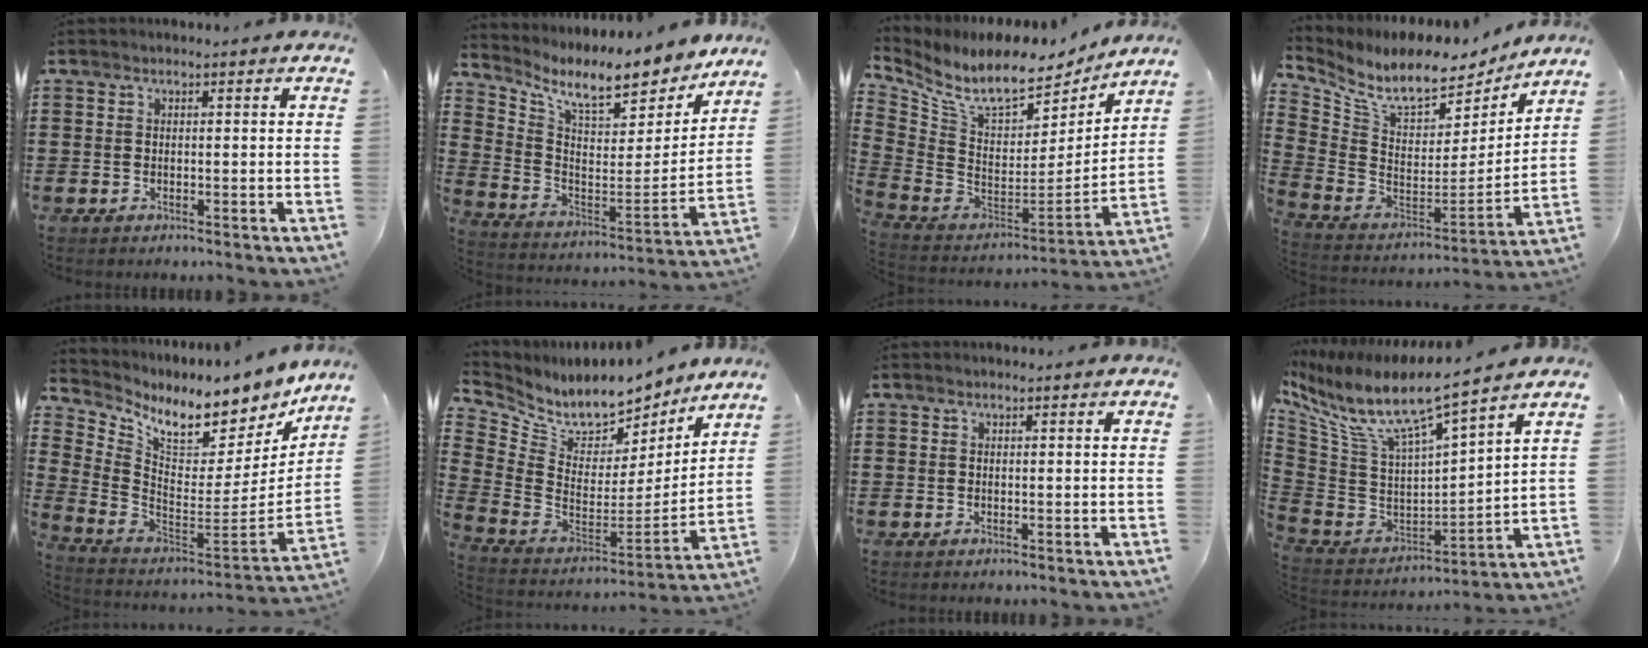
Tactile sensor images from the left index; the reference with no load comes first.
{"total": 9.7, "force": [8.0, 2.2, 5.0], "torque": [-0.119, -0.060, 0.130]}
{"total": 9.7, "force": [7.6, 3.4, 5.0], "torque": [-0.125, -0.058, 0.131]}
{"total": 8.6, "force": [6.9, 3.1, 4.1], "torque": [-0.107, -0.053, 0.119]}
{"total": 7.4, "force": [6.7, 1.7, 2.5], "torque": [-0.075, -0.070, 0.111]}
{"total": 8.5, "force": [7.4, 3.5, 2.4], "torque": [-0.083, -0.064, 0.130]}
{"total": 0.0}
{"total": 9.5, "force": [6.6, 1.8, 6.6], "torque": [-0.151, -0.050, 0.108]}